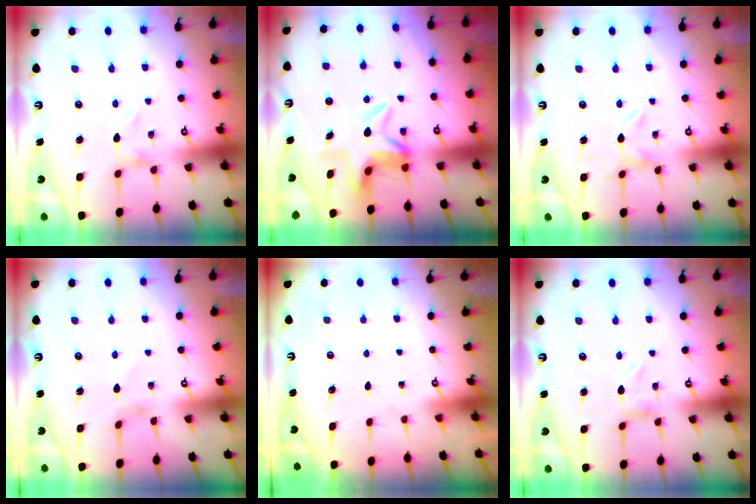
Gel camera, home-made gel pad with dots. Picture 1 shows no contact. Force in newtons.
{"total": 5.9, "press": 5.5, "slide": 2.1}
{"total": 0.0}
{"total": 0.0}
{"total": 0.0}
{"total": 0.0}